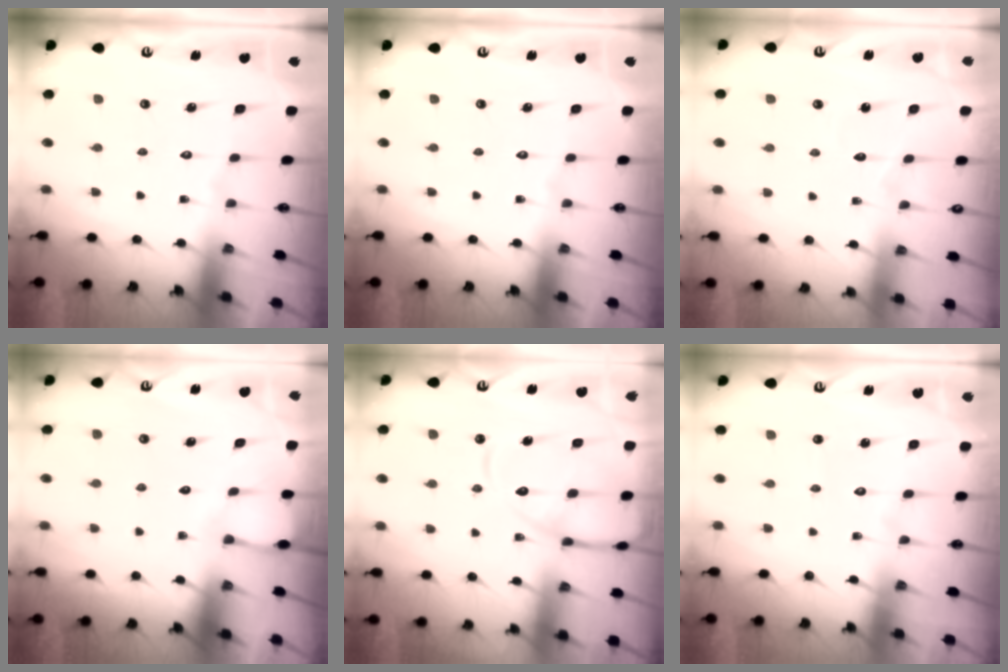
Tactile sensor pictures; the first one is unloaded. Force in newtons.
{"total": 0.0}
{"total": 2.7, "press": 2.7, "slide": 0.3}
{"total": 2.4, "press": 2.4, "slide": 0.3}
{"total": 12.4, "press": 12.4, "slide": 1.2}
{"total": 2.4, "press": 2.4, "slide": 0.3}